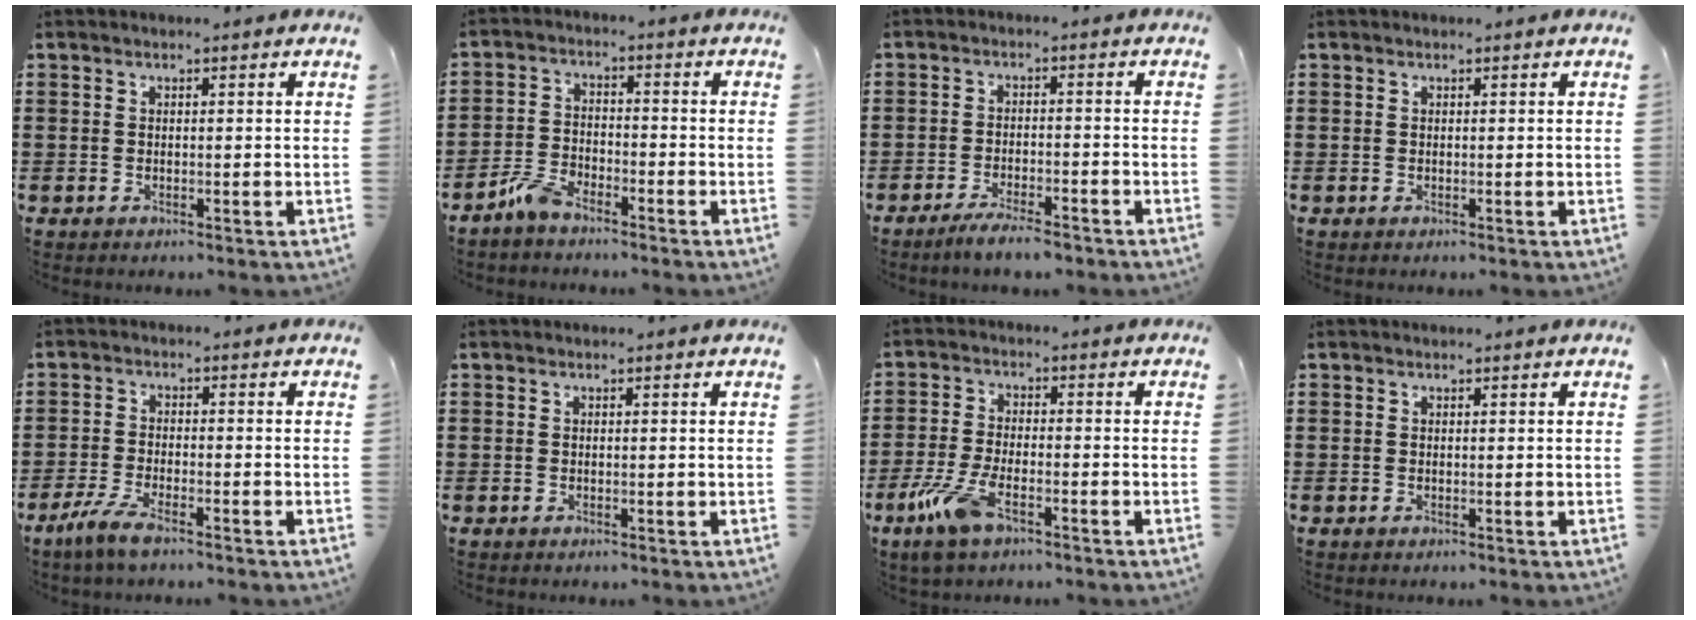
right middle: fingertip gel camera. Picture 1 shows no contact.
{"total": 4.2, "force": [-3.6, 1.3, 1.9], "torque": [-0.060, 0.005, -0.076]}
{"total": 3.9, "force": [-3.4, 0.3, 1.8], "torque": [-0.037, -0.004, -0.065]}
{"total": 0.0}
{"total": 4.4, "force": [-3.3, 0.6, 2.8], "torque": [-0.076, -0.012, -0.068]}
{"total": 0.0}
{"total": 7.5, "force": [-4.0, 2.6, 5.8], "torque": [-0.141, -0.011, -0.078]}
{"total": 0.0}